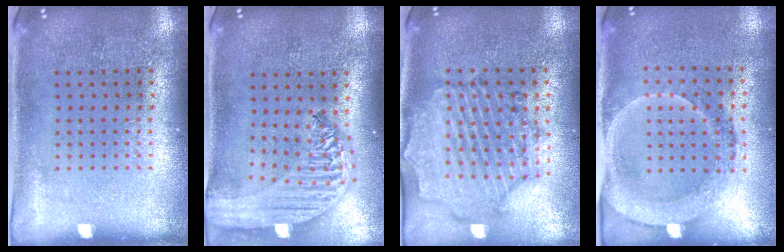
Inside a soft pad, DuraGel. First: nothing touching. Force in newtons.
{"total": 2.4, "press": 2.1, "slide": 1.3}
{"total": 1.6, "press": 1.6, "slide": 0.4}
{"total": 1.8, "press": 1.6, "slide": 0.7}